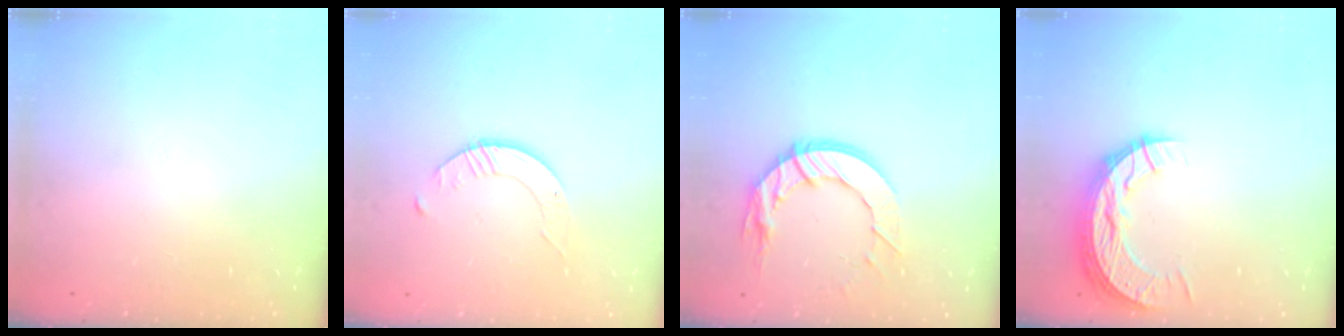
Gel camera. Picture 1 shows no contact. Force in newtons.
{"total": 3.2, "press": 3.1, "slide": 0.4}
{"total": 12.1, "press": 12.1, "slide": 0.8}
{"total": 9.9, "press": 9.9, "slide": 0.7}